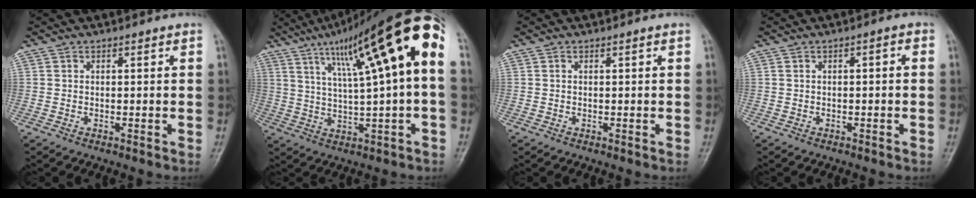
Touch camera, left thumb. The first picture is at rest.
{"total": 20.1, "force": [5.9, 3.5, 18.9], "torque": [-0.289, 0.026, 0.088]}
{"total": 0.0}
{"total": 1.3, "force": [-0.2, 0.5, 1.1], "torque": [-0.016, 0.014, -0.005]}